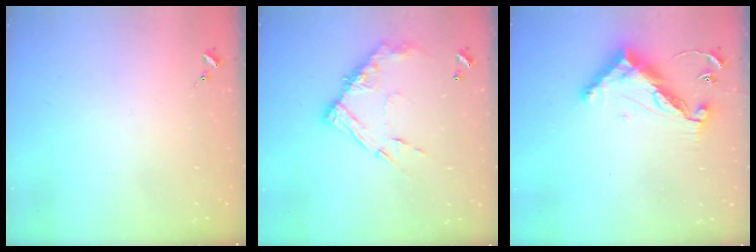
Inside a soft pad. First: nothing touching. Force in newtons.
{"total": 14.5, "press": 14.4, "slide": 1.3}
{"total": 12.8, "press": 12.8, "slide": 0.5}